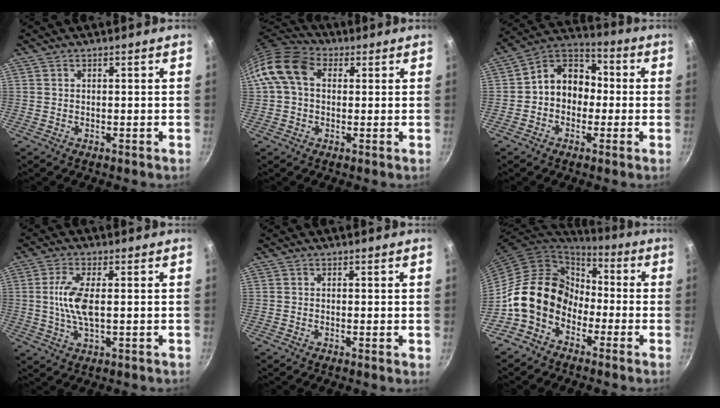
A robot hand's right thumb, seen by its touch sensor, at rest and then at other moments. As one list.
[{"total": 11.0, "force": [2.2, 8.0, 7.2], "torque": [-0.116, 0.022, 0.021]}, {"total": 10.4, "force": [-0.7, 8.4, 6.1], "torque": [-0.053, 0.042, -0.037]}, {"total": 7.5, "force": [0.4, 2.7, 7.0], "torque": [-0.153, 0.002, 0.005]}, {"total": 0.6, "force": [0.0, 0.1, 0.6], "torque": [-0.009, -0.002, -0.004]}, {"total": 13.6, "force": [-5.0, 10.4, 7.0], "torque": [-0.081, 0.055, -0.108]}]